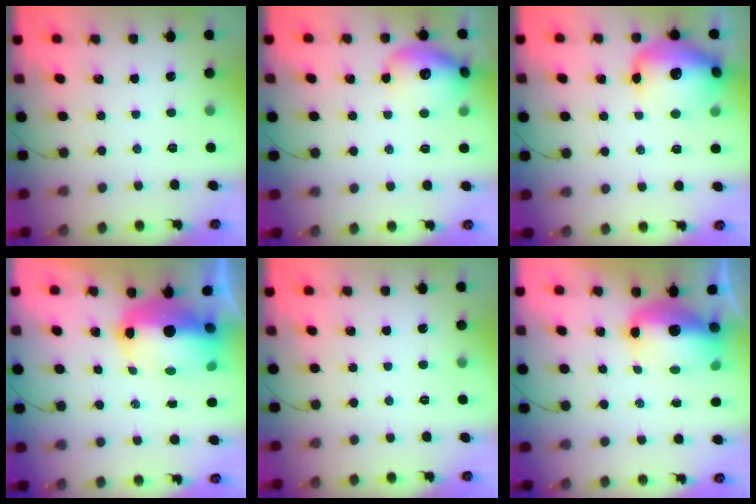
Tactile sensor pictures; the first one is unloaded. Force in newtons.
{"total": 14.2, "press": 14.1, "slide": 1.5}
{"total": 16.3, "press": 15.8, "slide": 3.8}
{"total": 14.3, "press": 14.1, "slide": 2.3}
{"total": 0.0}
{"total": 13.4, "press": 13.1, "slide": 3.0}